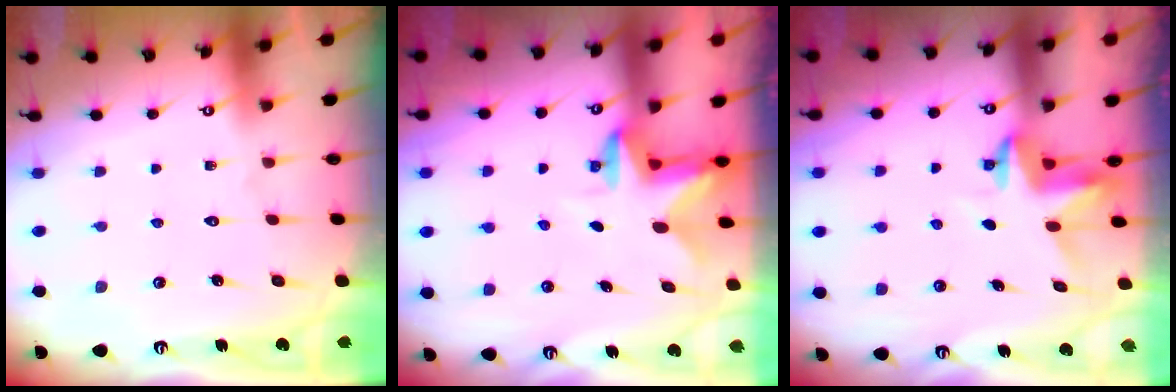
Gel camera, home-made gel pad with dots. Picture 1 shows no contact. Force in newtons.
{"total": 2.5, "press": 2.5, "slide": 0.5}
{"total": 3.8, "press": 3.8, "slide": 0.3}